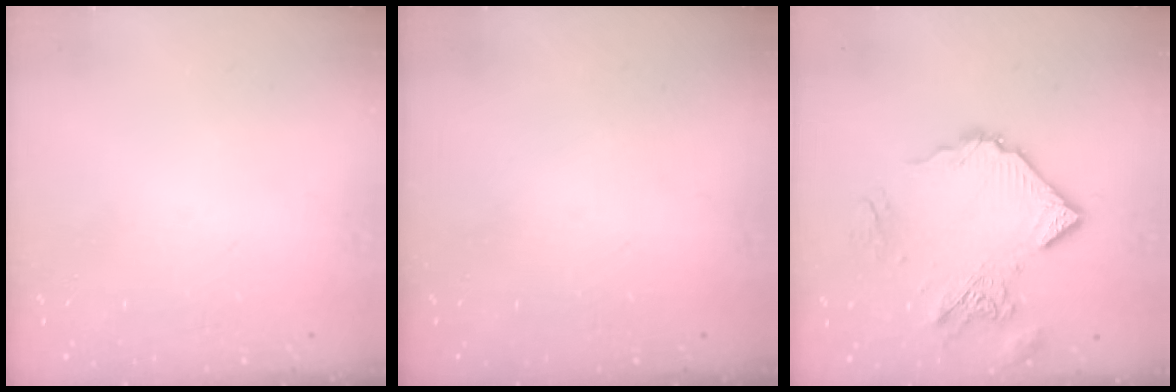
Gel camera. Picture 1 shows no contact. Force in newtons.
{"total": 0.0}
{"total": 12.0, "press": 11.9, "slide": 1.4}